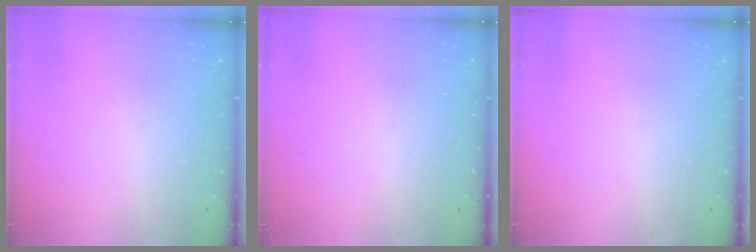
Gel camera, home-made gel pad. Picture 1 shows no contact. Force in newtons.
{"total": 0.0}
{"total": 0.0}